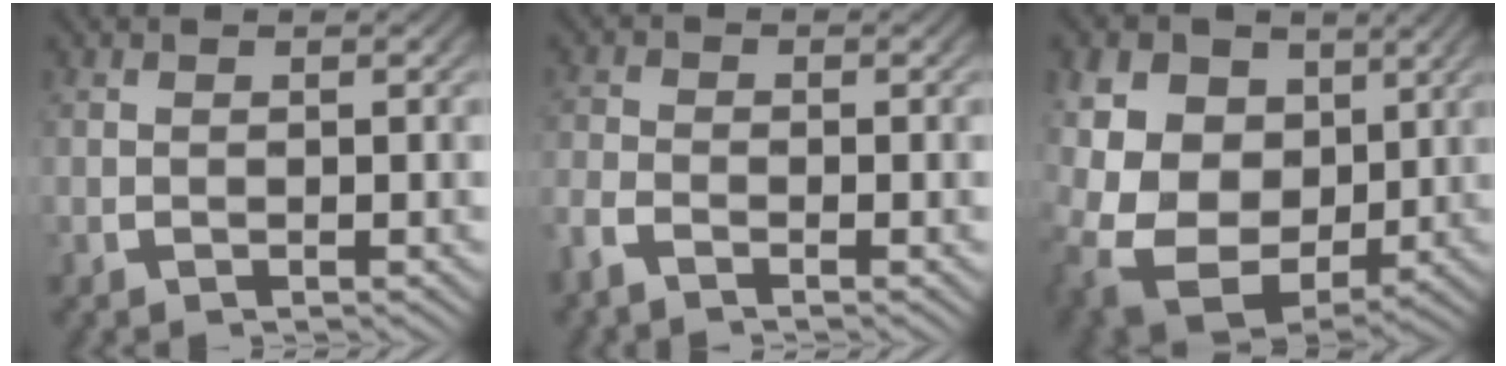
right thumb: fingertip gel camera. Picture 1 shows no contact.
{"total": 2.0, "force": [-1.5, 0.9, 0.9], "torque": [-0.020, 0.000, -0.035]}
{"total": 16.7, "force": [-1.7, 13.1, 10.3], "torque": [-0.263, -0.086, -0.005]}